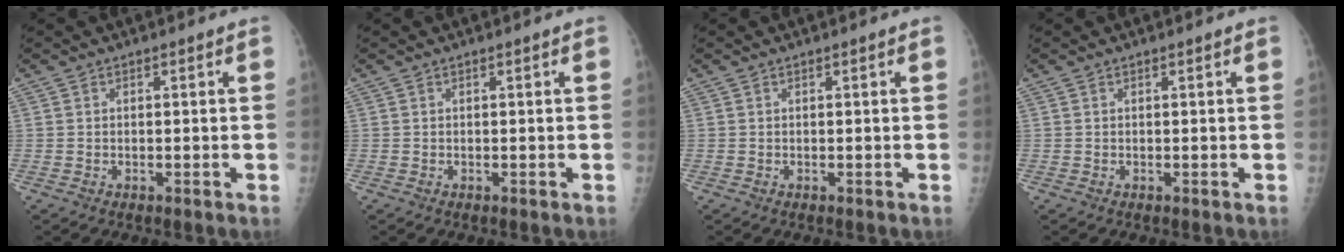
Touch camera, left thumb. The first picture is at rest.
{"total": 0.0}
{"total": 0.0}
{"total": 0.0}